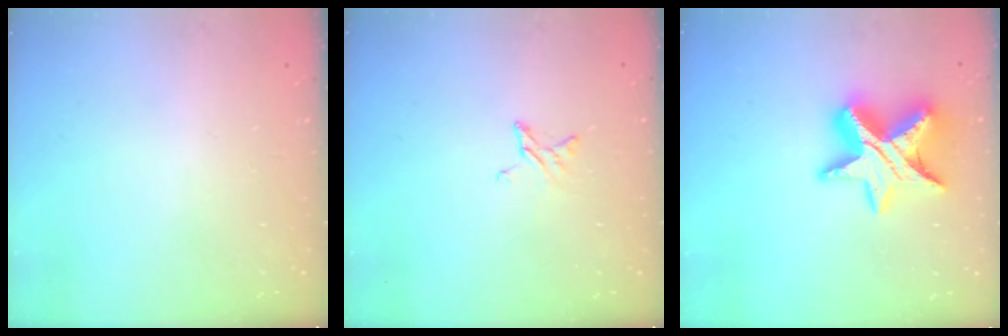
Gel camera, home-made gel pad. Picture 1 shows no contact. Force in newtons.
{"total": 2.9, "press": 2.9, "slide": 0.3}
{"total": 16.0, "press": 15.9, "slide": 1.0}